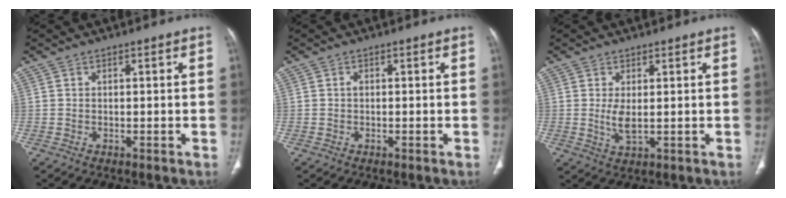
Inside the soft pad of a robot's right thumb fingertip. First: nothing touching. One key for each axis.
{"total": 0.5, "fx": 0.0, "fy": 0.4, "fz": 0.4, "tx": 0.000, "ty": 0.001, "tz": -0.004}
{"total": 3.4, "fx": 0.2, "fy": 1.3, "fz": 3.1, "tx": -0.068, "ty": -0.012, "tz": 0.012}